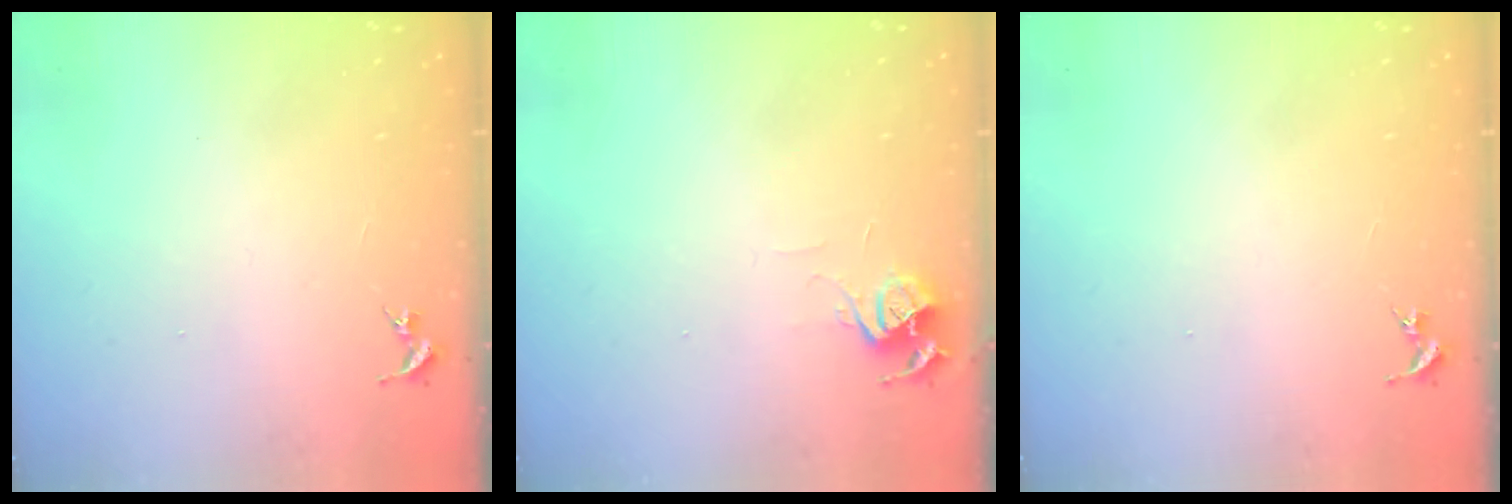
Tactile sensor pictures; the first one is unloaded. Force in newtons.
{"total": 6.0, "press": 6.0, "slide": 0.6}
{"total": 0.0}